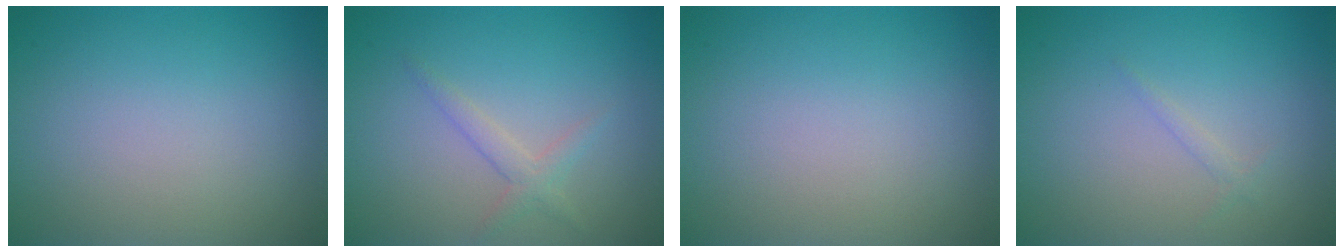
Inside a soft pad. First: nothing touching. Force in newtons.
{"total": 1.6, "press": 1.6, "slide": 0.1}
{"total": 0.0}
{"total": 0.6, "press": 0.6, "slide": 0.1}